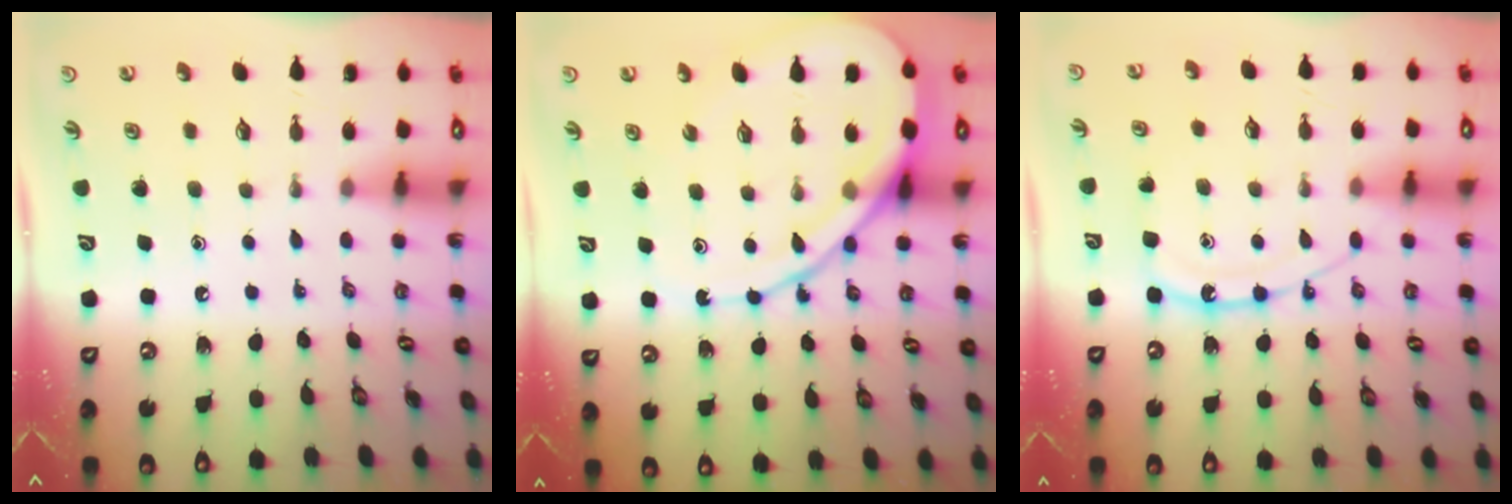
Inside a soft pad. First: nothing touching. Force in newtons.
{"total": 14.7, "press": 14.6, "slide": 1.7}
{"total": 12.6, "press": 12.6, "slide": 0.6}